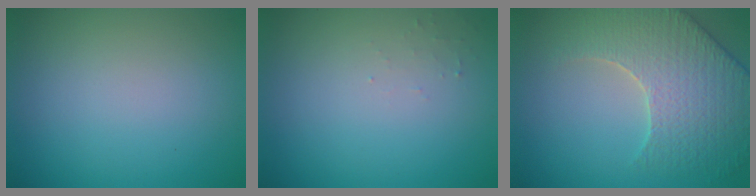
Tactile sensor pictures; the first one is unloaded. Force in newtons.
{"total": 0.7, "press": 0.7, "slide": 0.2}
{"total": 6.0, "press": 5.4, "slide": 2.7}